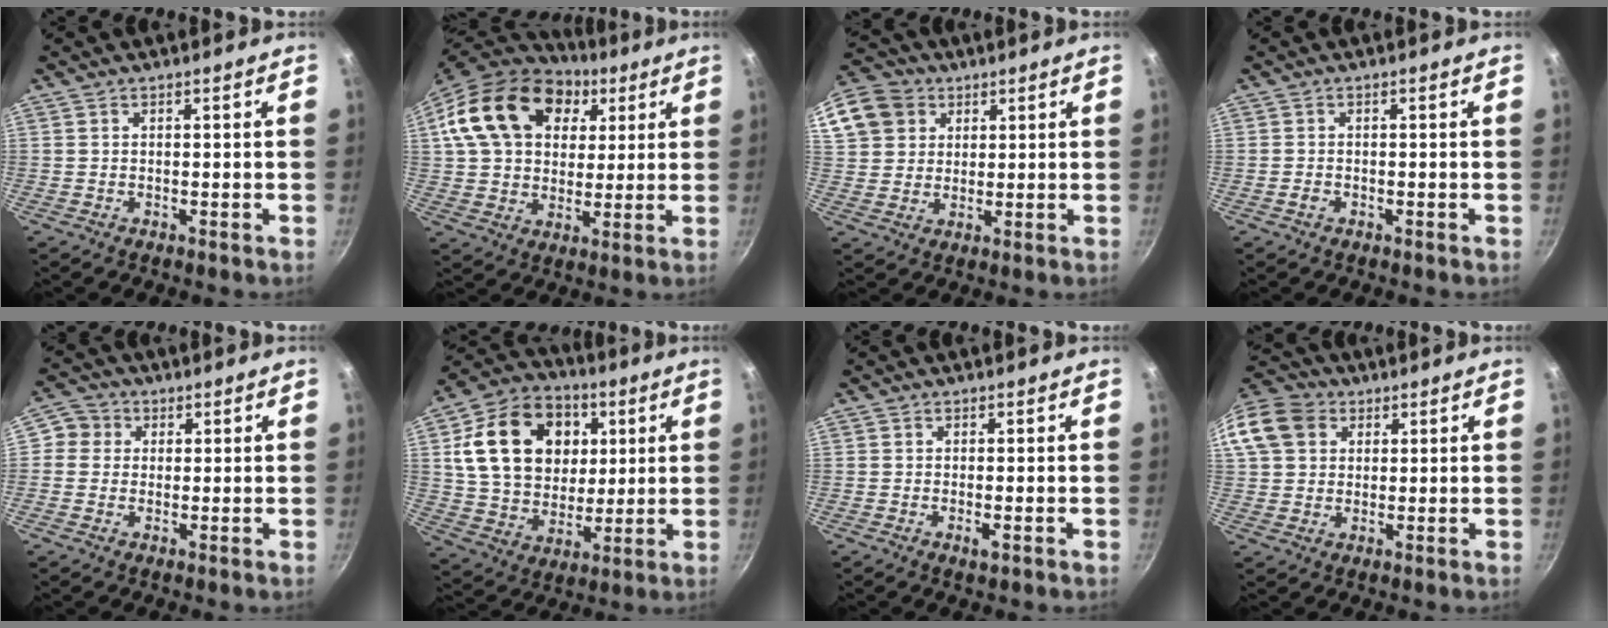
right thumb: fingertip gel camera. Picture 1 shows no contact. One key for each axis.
{"total": 22.1, "fx": 7.6, "fy": 15.9, "fz": 13.4, "tx": -0.217, "ty": 0.009, "tz": 0.125}
{"total": 15.5, "fx": 6.3, "fy": 12.7, "fz": 6.1, "tx": -0.134, "ty": 0.029, "tz": 0.118}
{"total": 1.0, "fx": -0.6, "fy": 0.7, "fz": 0.5, "tx": -0.012, "ty": 0.004, "tz": -0.014}
{"total": 4.5, "fx": 0.7, "fy": 4.3, "fz": 1.1, "tx": 0.017, "ty": 0.008, "tz": -0.003}
{"total": 22.4, "fx": 5.6, "fy": 17.0, "fz": 13.5, "tx": -0.210, "ty": 0.003, "tz": 0.098}
{"total": 1.4, "fx": -0.5, "fy": 0.3, "fz": 1.3, "tx": -0.030, "ty": -0.003, "tz": -0.011}
{"total": 14.0, "fx": 4.5, "fy": 11.3, "fz": 6.9, "tx": -0.138, "ty": 0.025, "tz": 0.071}